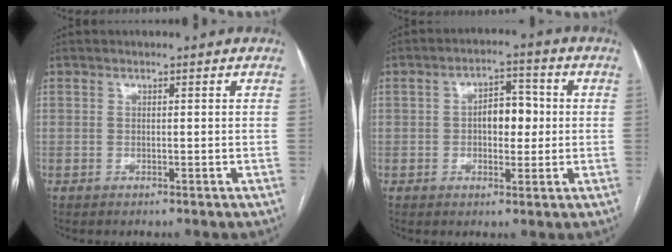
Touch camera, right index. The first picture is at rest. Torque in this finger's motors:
{"motor_torque": [0.80, 0.00, 0.39, 0.06]}